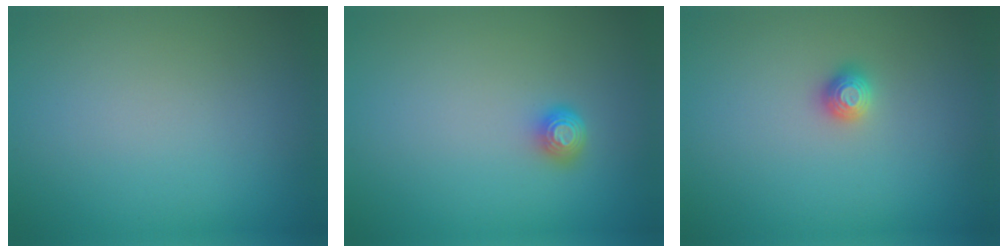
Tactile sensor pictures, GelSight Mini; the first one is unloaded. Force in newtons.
{"total": 1.7, "press": 1.2, "slide": 1.1}
{"total": 1.2, "press": 1.1, "slide": 0.3}